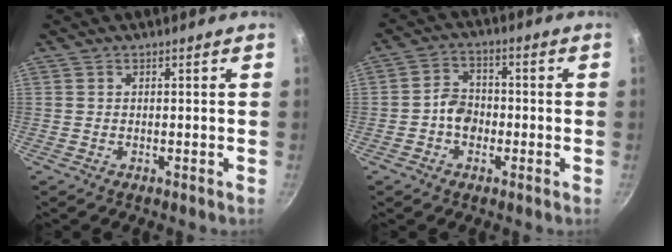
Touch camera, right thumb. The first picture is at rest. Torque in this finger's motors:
{"motor_torque": [0.38, 0.27, 0.64, 0.04, 0.01]}